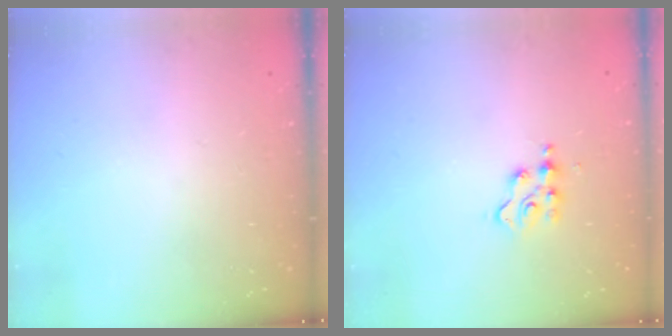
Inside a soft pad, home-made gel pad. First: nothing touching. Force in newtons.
{"total": 3.0, "press": 3.0, "slide": 0.4}